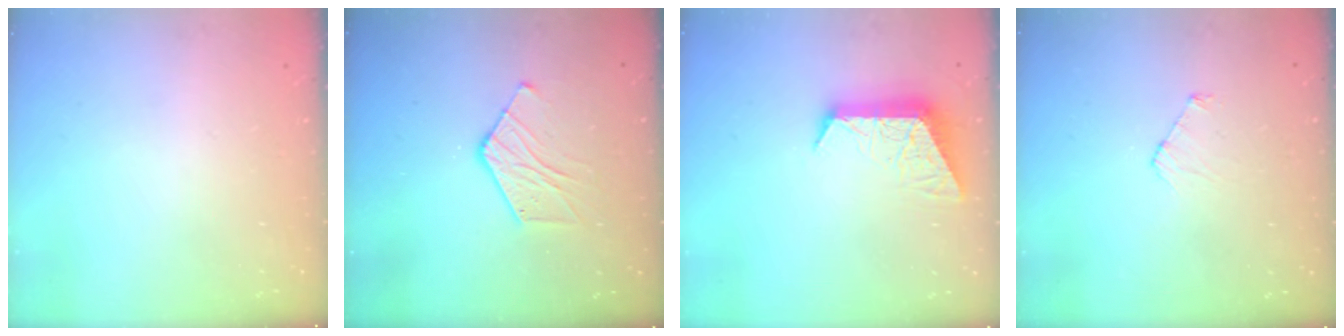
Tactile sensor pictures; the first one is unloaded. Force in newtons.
{"total": 7.9, "press": 7.9, "slide": 0.6}
{"total": 10.9, "press": 10.9, "slide": 0.7}
{"total": 3.8, "press": 3.8, "slide": 0.3}